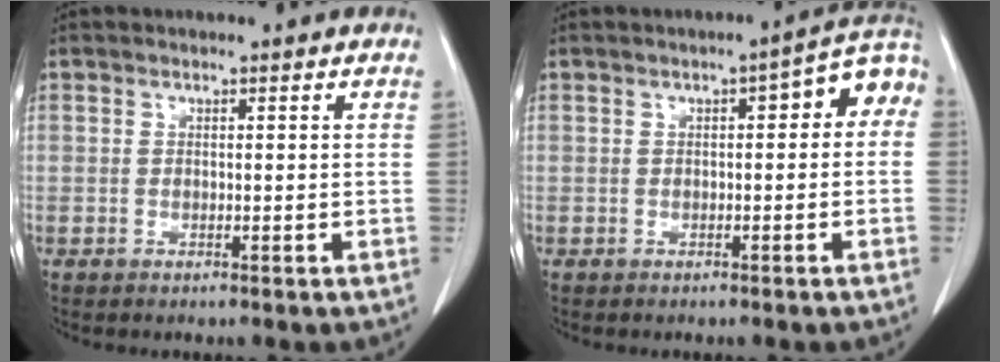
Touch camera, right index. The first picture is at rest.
{"total": 6.5, "force": [1.1, 2.2, 6.0], "torque": [-0.076, 0.034, 0.007]}